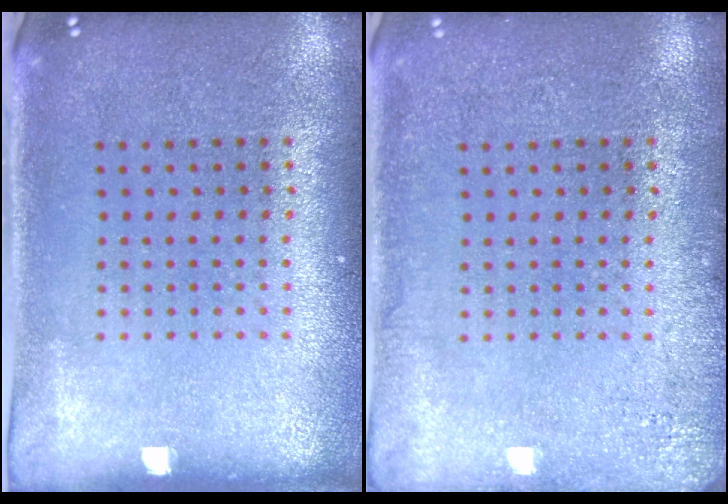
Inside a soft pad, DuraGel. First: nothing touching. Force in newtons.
{"total": 2.0, "press": 2.0, "slide": 0.3}